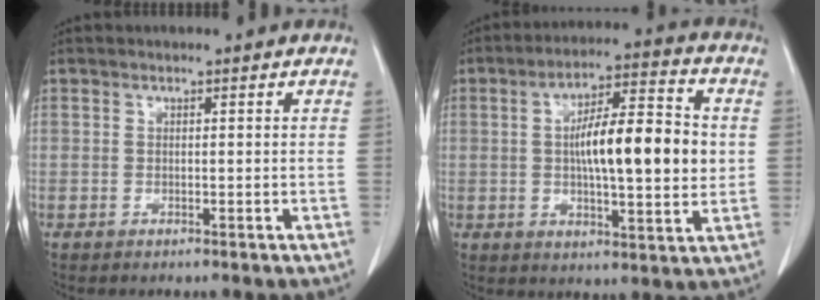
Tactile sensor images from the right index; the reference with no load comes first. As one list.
[{"total": 14.5, "force": [0.8, 3.2, 14.1], "torque": [-0.232, 0.018, 0.010]}]